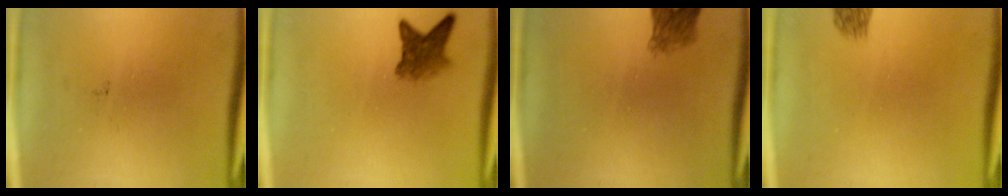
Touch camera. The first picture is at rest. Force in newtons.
{"total": 3.7}
{"total": 2.9}
{"total": 1.6}